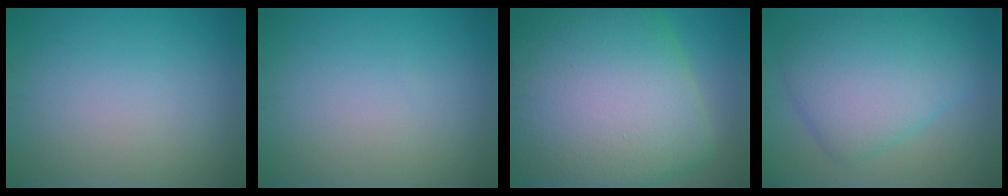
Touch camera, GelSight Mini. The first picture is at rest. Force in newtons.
{"total": 0.0}
{"total": 16.8, "press": 16.8, "slide": 0.9}
{"total": 7.2, "press": 7.2, "slide": 0.2}